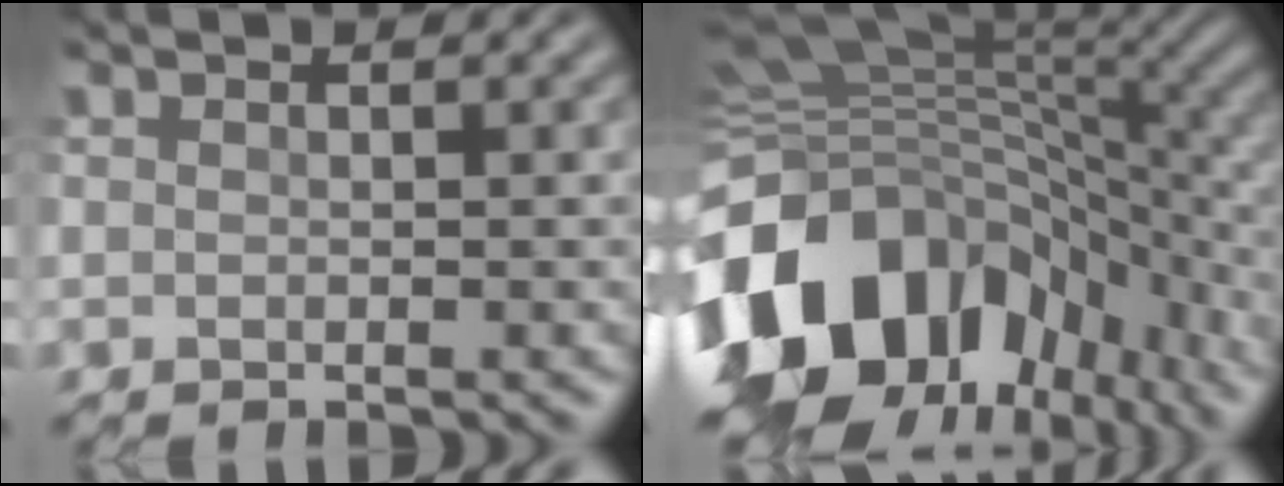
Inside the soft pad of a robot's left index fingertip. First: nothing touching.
{"total": 17.9, "force": [-6.9, 11.8, 11.5], "torque": [-0.258, -0.021, -0.118]}